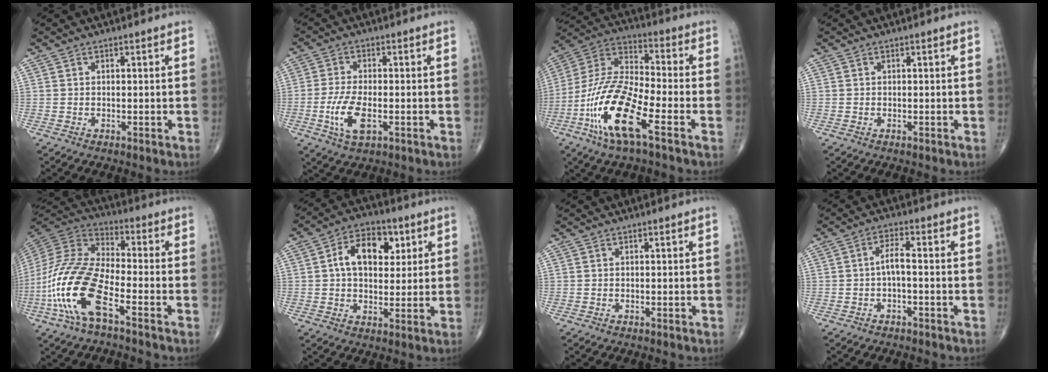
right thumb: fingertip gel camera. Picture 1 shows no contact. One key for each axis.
{"total": 7.3, "fx": -2.0, "fy": 3.1, "fz": 6.2, "tx": -0.131, "ty": 0.001, "tz": -0.036}
{"total": 17.8, "fx": -7.9, "fy": 4.7, "fz": 15.2, "tx": -0.329, "ty": 0.031, "tz": -0.153}
{"total": 0.0}
{"total": 18.3, "fx": -7.5, "fy": 6.4, "fz": 15.4, "tx": -0.344, "ty": 0.028, "tz": -0.147}
{"total": 11.4, "fx": 3.0, "fy": 7.3, "fz": 8.3, "tx": -0.100, "ty": 0.005, "tz": 0.041}
{"total": 0.0}
{"total": 3.0, "fx": -0.7, "fy": 0.7, "fz": 2.8, "tx": -0.054, "ty": 0.018, "tz": -0.013}